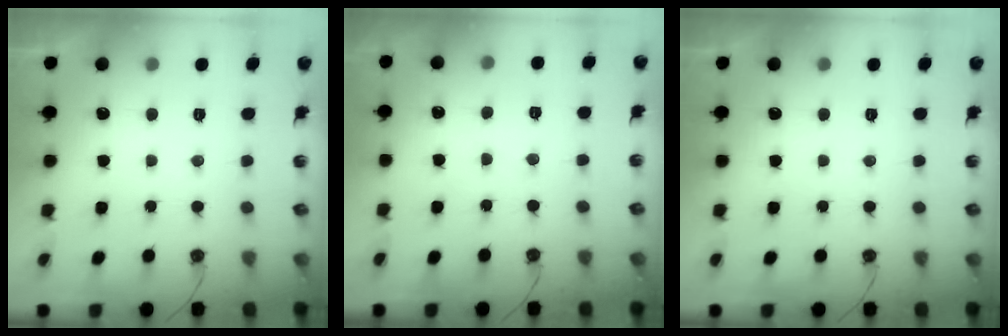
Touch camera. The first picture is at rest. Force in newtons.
{"total": 3.7, "press": 3.6, "slide": 0.5}
{"total": 0.0}